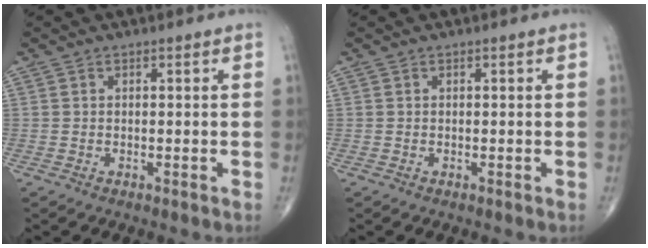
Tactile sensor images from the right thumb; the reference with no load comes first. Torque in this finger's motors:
{"motor_torque": [0.00, 0.00, -0.03, 0.00, -0.01]}